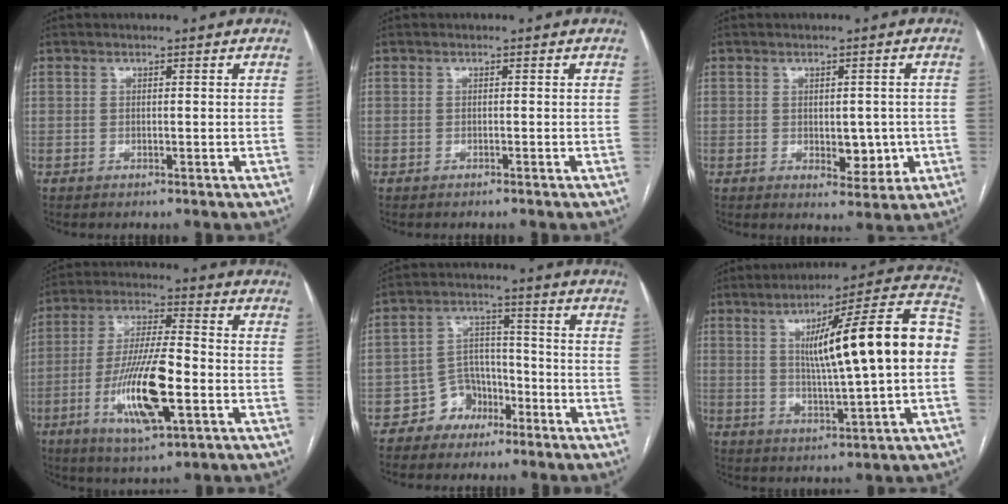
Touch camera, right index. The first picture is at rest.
{"total": 0.0}
{"total": 5.0, "force": [-0.6, 2.8, 4.1], "torque": [-0.047, 0.000, 0.001]}
{"total": 14.2, "force": [-4.2, 2.7, 13.2], "torque": [-0.258, -0.009, -0.074]}
{"total": 6.2, "force": [-4.0, 4.5, 1.3], "torque": [-0.018, 0.020, -0.066]}
{"total": 19.9, "force": [2.2, 1.3, 19.7], "torque": [-0.282, 0.032, 0.024]}